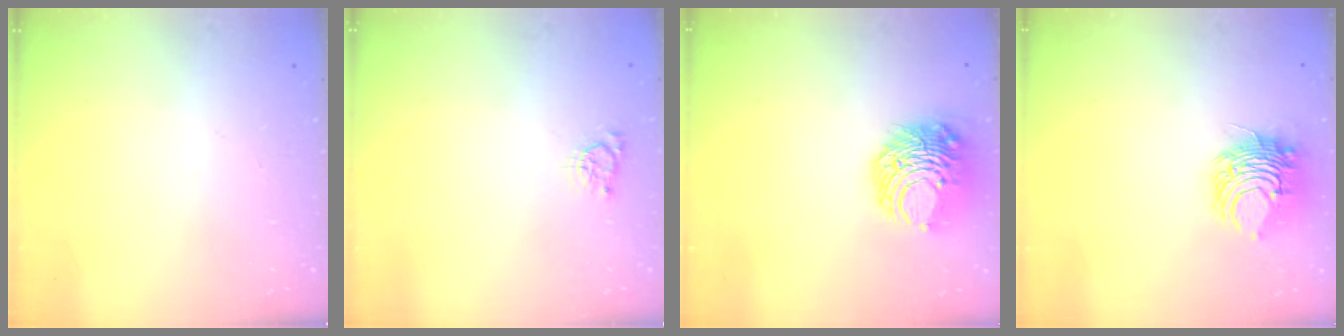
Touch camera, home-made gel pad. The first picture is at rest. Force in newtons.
{"total": 2.9, "press": 2.9, "slide": 0.3}
{"total": 10.4, "press": 10.4, "slide": 0.6}
{"total": 8.9, "press": 8.9, "slide": 0.3}